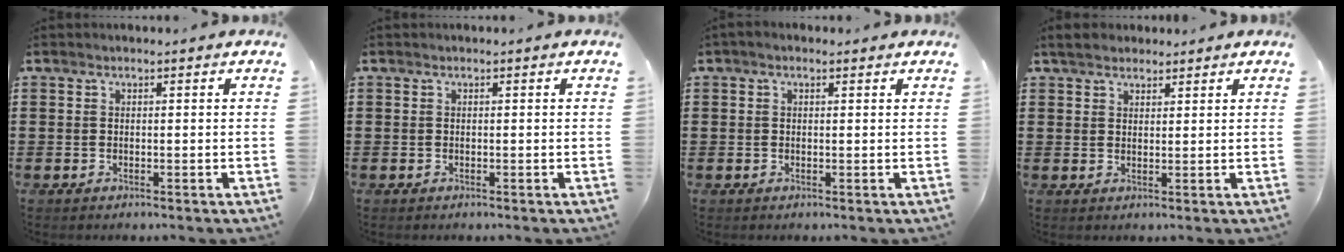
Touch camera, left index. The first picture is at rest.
{"total": 0.0}
{"total": 0.8, "force": [0.3, 0.4, 0.7], "torque": [-0.013, 0.005, 0.004]}
{"total": 2.8, "force": [2.4, 1.1, 0.7], "torque": [-0.022, 0.004, 0.046]}